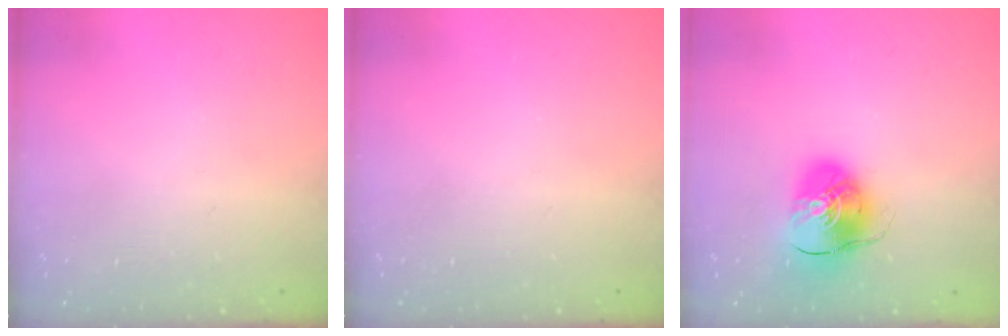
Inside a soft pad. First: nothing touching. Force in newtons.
{"total": 0.0}
{"total": 9.4, "press": 9.3, "slide": 1.3}